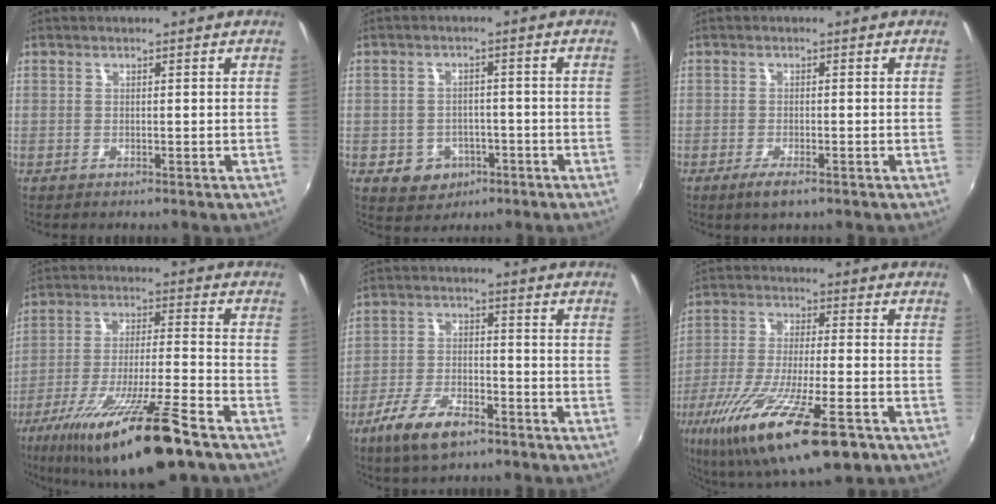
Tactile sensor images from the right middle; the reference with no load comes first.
{"total": 6.3, "force": [-2.6, 5.4, 2.1], "torque": [-0.059, 0.009, -0.024]}
{"total": 3.2, "force": [-2.0, 0.8, 2.4], "torque": [-0.052, -0.011, -0.037]}
{"total": 20.3, "force": [-13.8, 1.9, 14.8], "torque": [-0.271, -0.041, -0.229]}
{"total": 9.9, "force": [-6.5, 3.7, 6.5], "torque": [-0.147, -0.009, -0.121]}
{"total": 23.1, "force": [-12.9, 5.2, 18.5], "torque": [-0.354, -0.071, -0.222]}